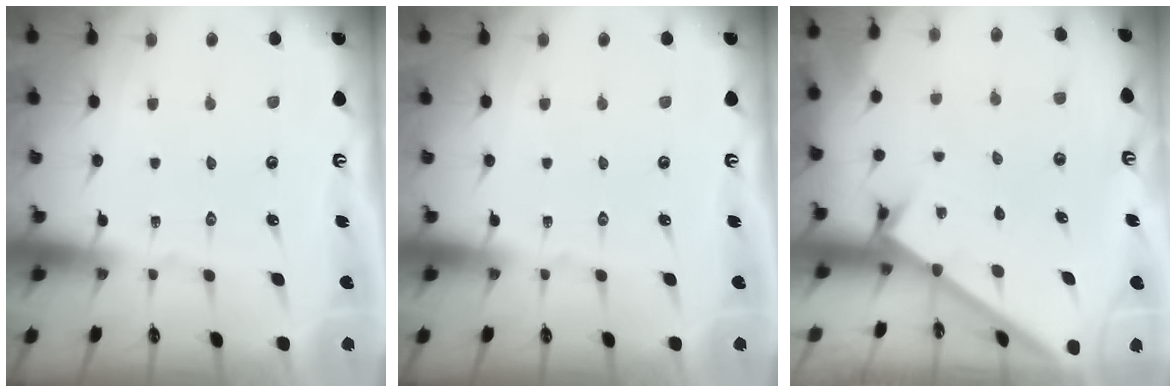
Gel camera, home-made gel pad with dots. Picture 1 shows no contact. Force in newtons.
{"total": 0.0}
{"total": 1.6, "press": 1.6, "slide": 0.1}